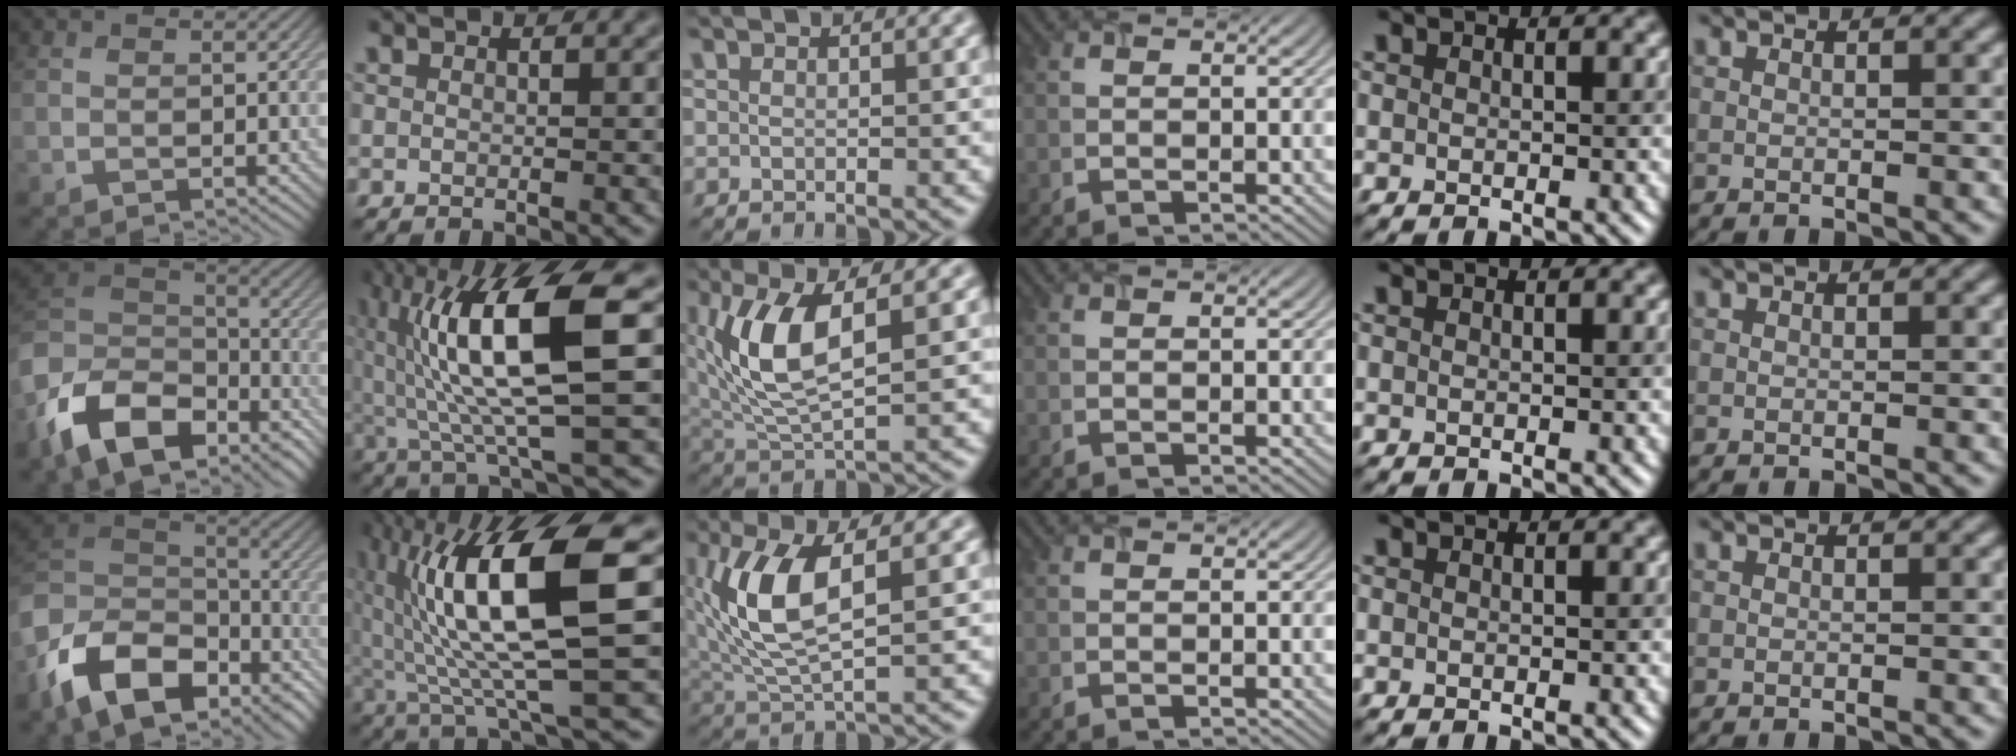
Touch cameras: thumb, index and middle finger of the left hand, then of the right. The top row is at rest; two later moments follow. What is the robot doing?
{"motion": "lift_and_place", "object": "timer"}